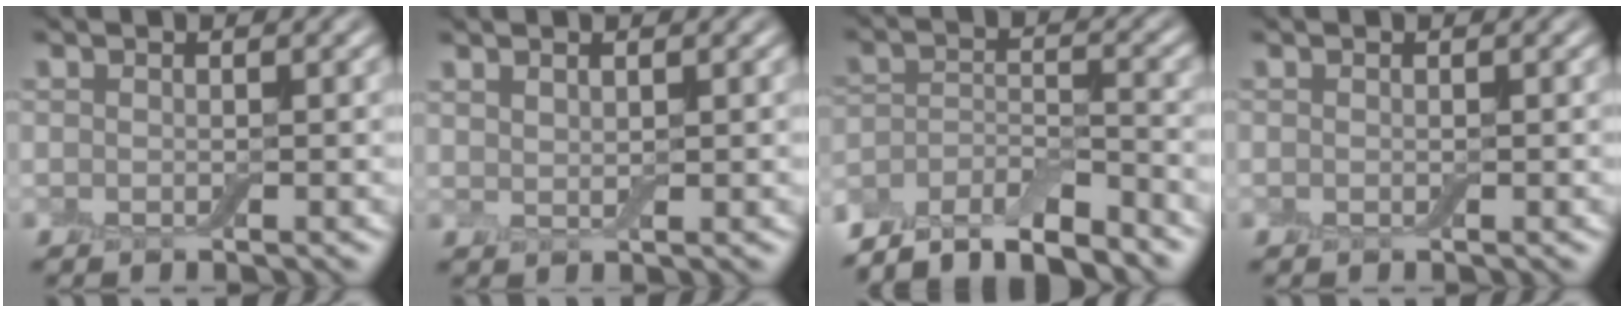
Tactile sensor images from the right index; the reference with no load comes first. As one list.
[{"total": 0.9, "force": [0.8, 0.1, 0.2], "torque": [-0.009, 0.002, 0.018]}, {"total": 7.3, "force": [-6.5, 1.9, 2.8], "torque": [-0.053, -0.002, -0.121]}, {"total": 0.0}]